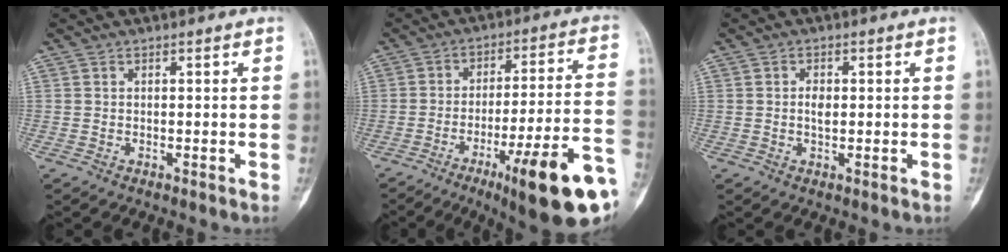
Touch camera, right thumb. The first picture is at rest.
{"total": 21.2, "force": [-10.1, 3.3, 18.3], "torque": [-0.221, 0.042, -0.143]}
{"total": 2.2, "force": [0.0, 1.2, 1.9], "torque": [-0.032, 0.001, -0.002]}